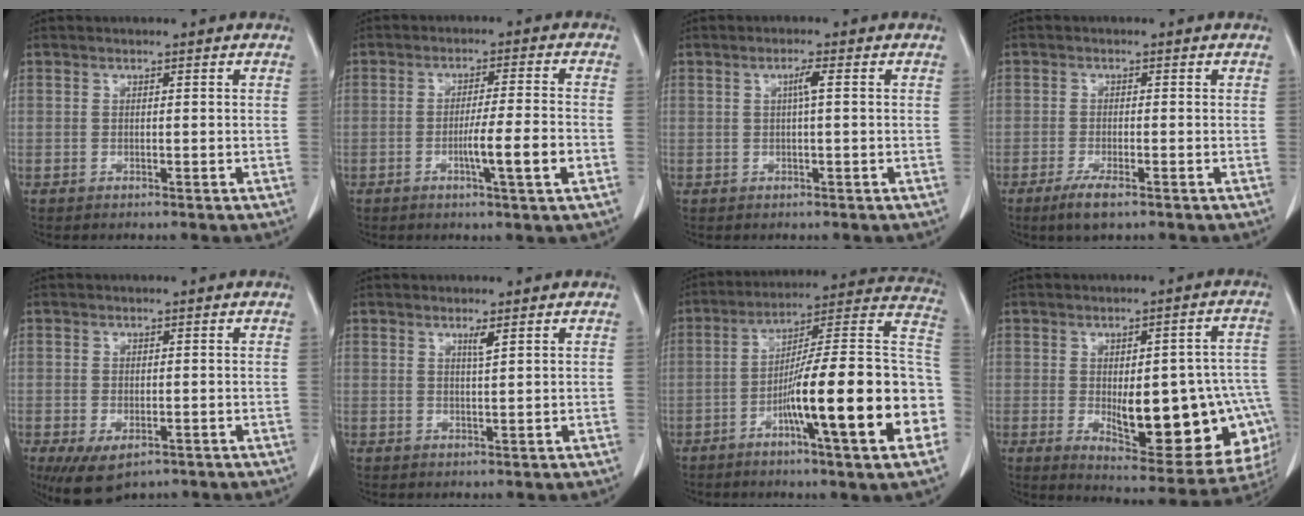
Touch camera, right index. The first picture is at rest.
{"total": 7.0, "force": [-2.4, -0.5, 6.5], "torque": [-0.101, -0.008, -0.039]}
{"total": 1.8, "force": [0.3, -0.1, 1.8], "torque": [-0.034, 0.003, 0.005]}
{"total": 3.6, "force": [-2.3, 0.6, 2.8], "torque": [-0.054, -0.006, -0.041]}
{"total": 6.2, "force": [-3.6, 3.1, 4.0], "torque": [-0.068, -0.011, -0.050]}
{"total": 1.4, "force": [0.9, -0.2, 1.1], "torque": [-0.021, -0.006, 0.016]}
{"total": 23.1, "force": [-6.9, 1.5, 22.0], "torque": [-0.250, 0.014, -0.107]}
{"total": 20.8, "force": [-4.3, 7.6, 18.9], "torque": [-0.169, 0.018, -0.028]}